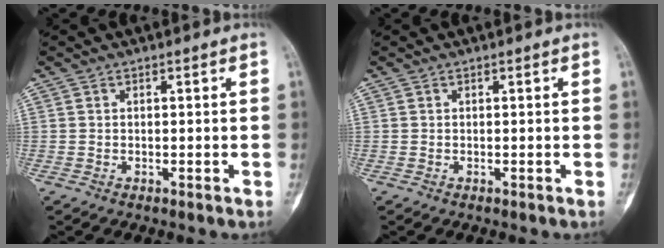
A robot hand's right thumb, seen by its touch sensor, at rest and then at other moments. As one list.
[{"total": 0.0}]